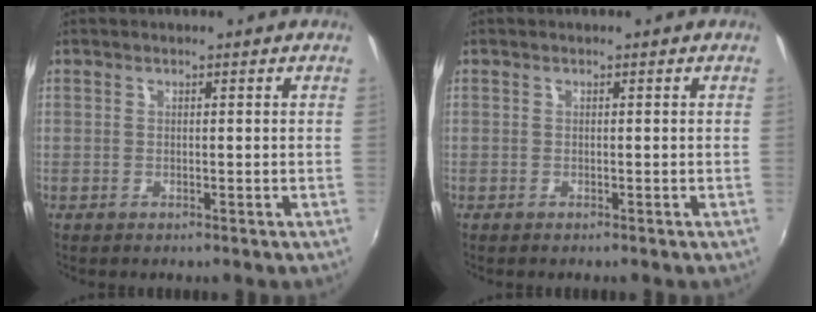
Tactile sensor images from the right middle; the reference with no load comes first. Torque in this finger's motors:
{"motor_torque": [0.04, -0.19, 0.02, 0.01]}